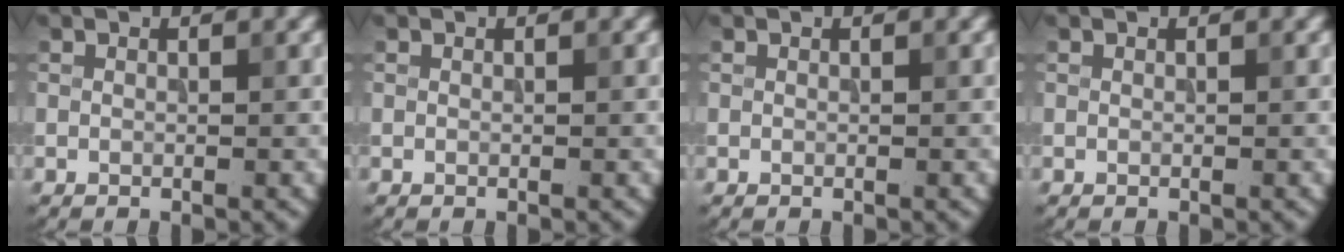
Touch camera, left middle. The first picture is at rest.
{"total": 0.0}
{"total": 0.0}
{"total": 0.0}